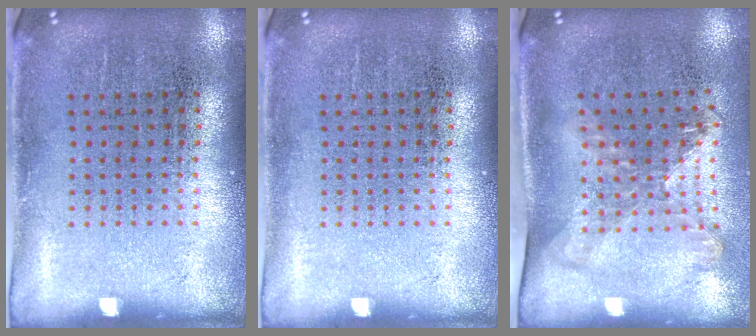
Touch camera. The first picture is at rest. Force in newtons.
{"total": 0.0}
{"total": 1.7, "press": 1.3, "slide": 1.1}